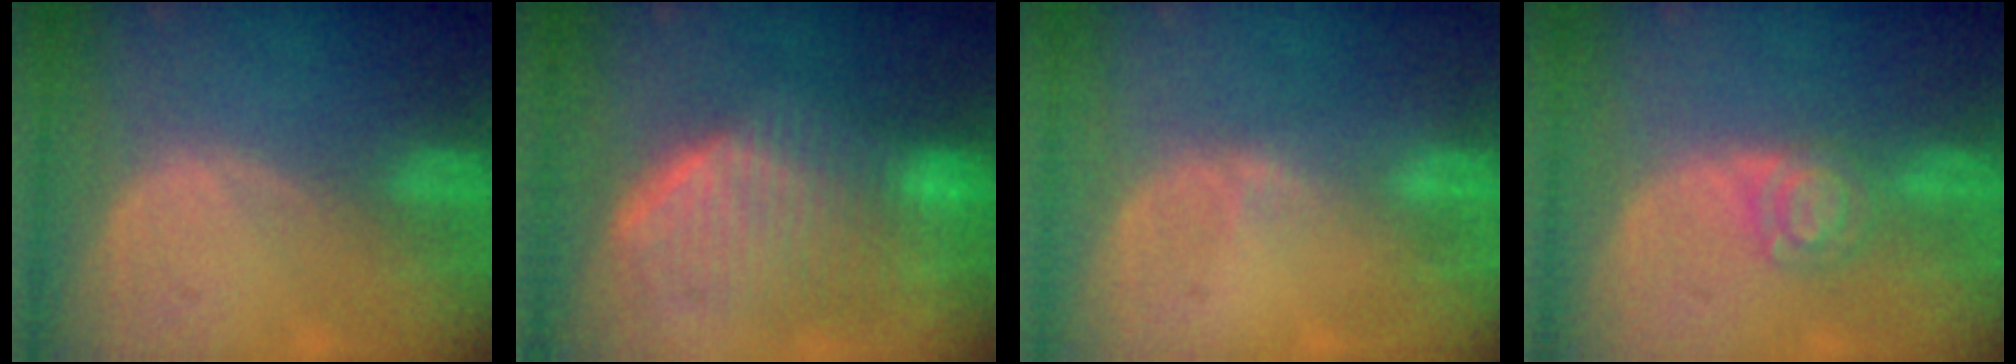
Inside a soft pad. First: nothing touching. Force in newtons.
{"total": 10.0, "press": 9.0, "slide": 4.3}
{"total": 0.8, "press": 0.8, "slide": 0.4}
{"total": 4.1, "press": 4.1, "slide": 0.1}